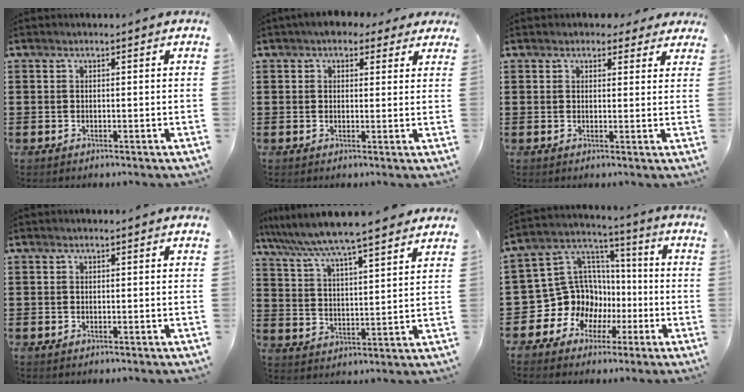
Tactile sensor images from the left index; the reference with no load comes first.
{"total": 3.6, "force": [2.6, 2.1, 1.2], "torque": [-0.027, 0.006, 0.046]}
{"total": 2.4, "force": [2.1, 1.1, 0.5], "torque": [-0.001, -0.002, 0.036]}
{"total": 0.0}
{"total": 6.2, "force": [5.7, -0.1, 2.5], "torque": [-0.074, -0.032, 0.093]}
{"total": 11.8, "force": [-2.5, 11.2, 2.7], "torque": [-0.115, -0.013, -0.030]}